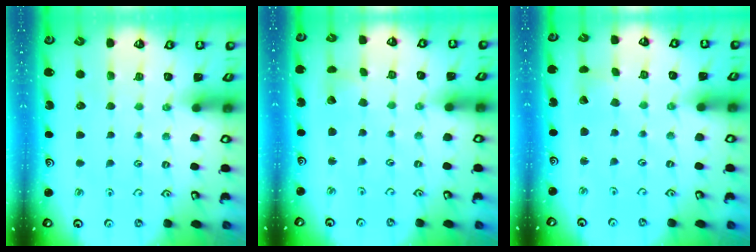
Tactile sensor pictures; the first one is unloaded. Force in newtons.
{"total": 2.6, "press": 2.5, "slide": 0.3}
{"total": 2.6, "press": 2.6, "slide": 0.1}